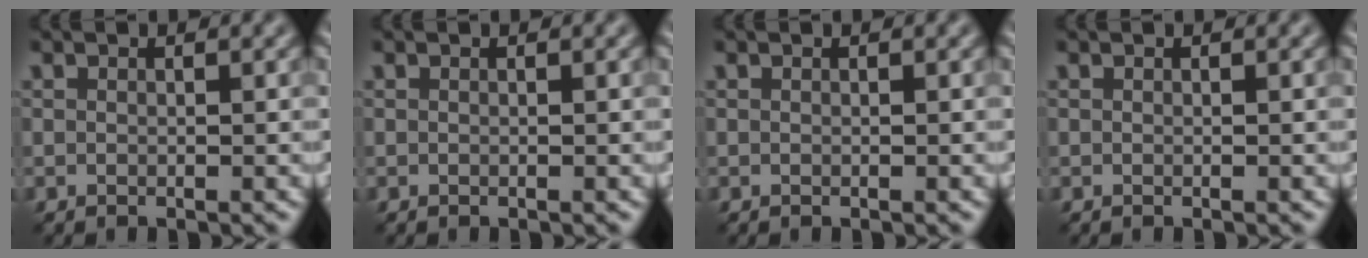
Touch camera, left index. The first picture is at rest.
{"total": 0.0}
{"total": 0.0}
{"total": 0.0}